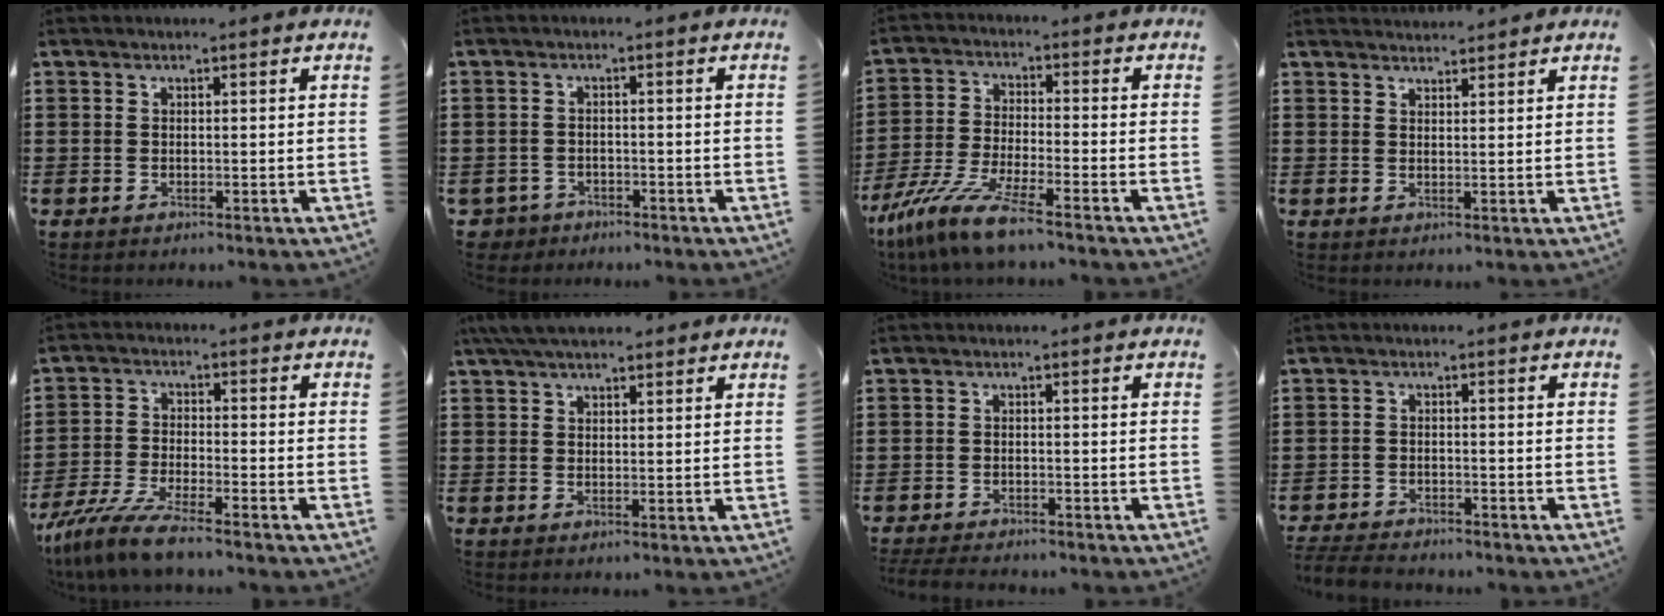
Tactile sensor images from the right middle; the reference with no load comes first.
{"total": 2.2, "force": [-2.1, 0.8, -0.1], "torque": [-0.014, -0.007, -0.049]}
{"total": 9.1, "force": [-7.6, 0.2, 5.0], "torque": [-0.112, -0.009, -0.150]}
{"total": 1.9, "force": [1.9, 0.2, 0.0], "torque": [-0.006, 0.004, 0.037]}
{"total": 7.0, "force": [-6.2, 0.1, 3.2], "torque": [-0.081, -0.015, -0.122]}
{"total": 3.9, "force": [3.3, 0.8, 1.9], "torque": [-0.046, 0.004, 0.063]}
{"total": 2.6, "force": [-2.5, 0.5, 0.3], "torque": [-0.017, -0.003, -0.056]}
{"total": 3.6, "force": [-3.5, 0.7, 0.3], "torque": [-0.014, -0.001, -0.076]}